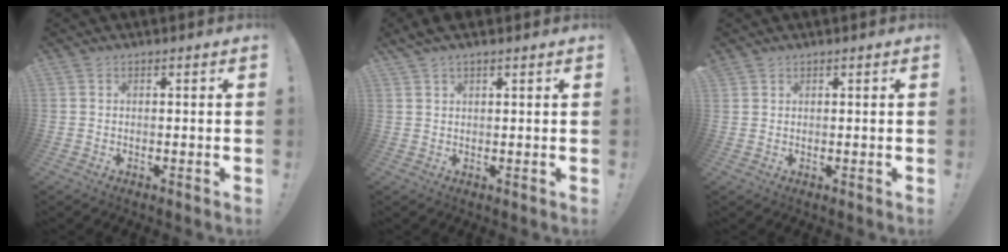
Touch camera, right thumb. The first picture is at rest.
{"total": 2.5, "force": [1.9, 0.6, 1.5], "torque": [-0.031, -0.007, 0.035]}
{"total": 1.1, "force": [0.8, 0.7, 0.1], "torque": [0.002, -0.003, 0.016]}